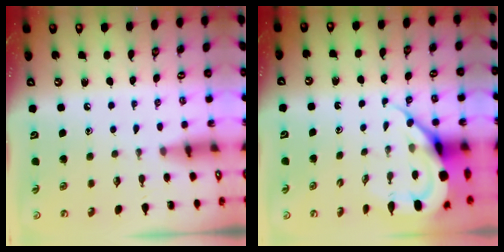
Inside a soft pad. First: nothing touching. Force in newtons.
{"total": 8.5, "press": 8.4, "slide": 0.9}